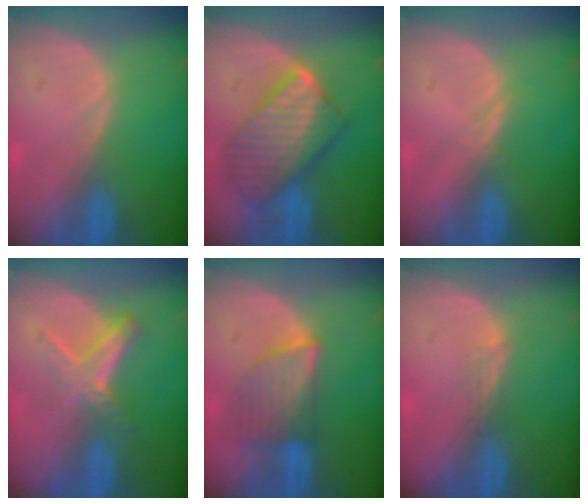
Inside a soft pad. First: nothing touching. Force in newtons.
{"total": 10.1, "press": 10.1, "slide": 0.7}
{"total": 0.6, "press": 0.6, "slide": 0.1}
{"total": 5.8, "press": 5.2, "slide": 2.7}
{"total": 6.3, "press": 6.3, "slide": 0.4}
{"total": 1.5, "press": 1.0, "slide": 1.0}